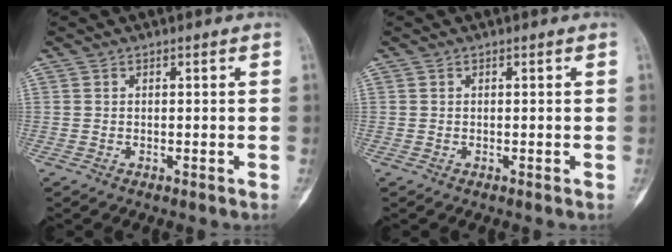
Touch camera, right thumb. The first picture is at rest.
{"total": 0.0}